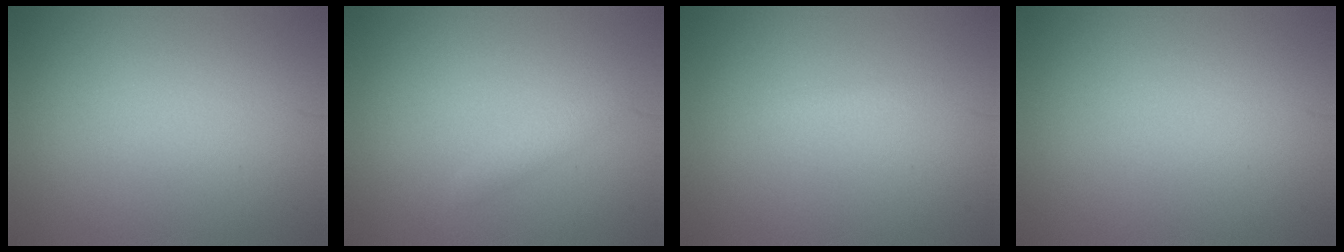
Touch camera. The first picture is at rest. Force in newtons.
{"total": 1.0, "press": 1.0, "slide": 0.0}
{"total": 0.7, "press": 0.6, "slide": 0.1}
{"total": 0.0}